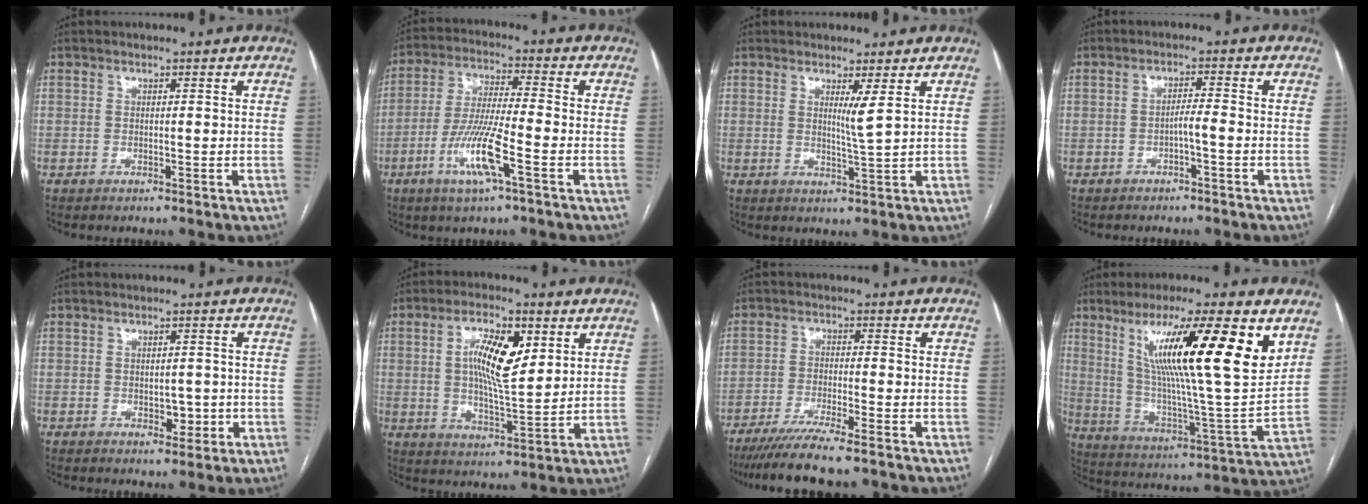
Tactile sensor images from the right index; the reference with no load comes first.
{"total": 10.5, "force": [-4.3, 0.6, 9.6], "torque": [-0.192, -0.010, -0.084]}
{"total": 2.9, "force": [1.2, -0.7, 2.6], "torque": [-0.045, -0.016, 0.024]}
{"total": 2.2, "force": [-1.0, 0.0, 2.0], "torque": [-0.029, 0.003, -0.020]}
{"total": 3.0, "force": [-0.7, 1.9, 2.2], "torque": [-0.023, 0.004, -0.003]}
{"total": 10.4, "force": [3.0, 3.0, 9.5], "torque": [-0.173, 0.005, 0.052]}
{"total": 9.2, "force": [-7.4, -0.2, 5.5], "torque": [-0.083, -0.025, -0.121]}
{"total": 22.1, "force": [10.0, 0.8, 19.7], "torque": [-0.320, -0.002, 0.159]}